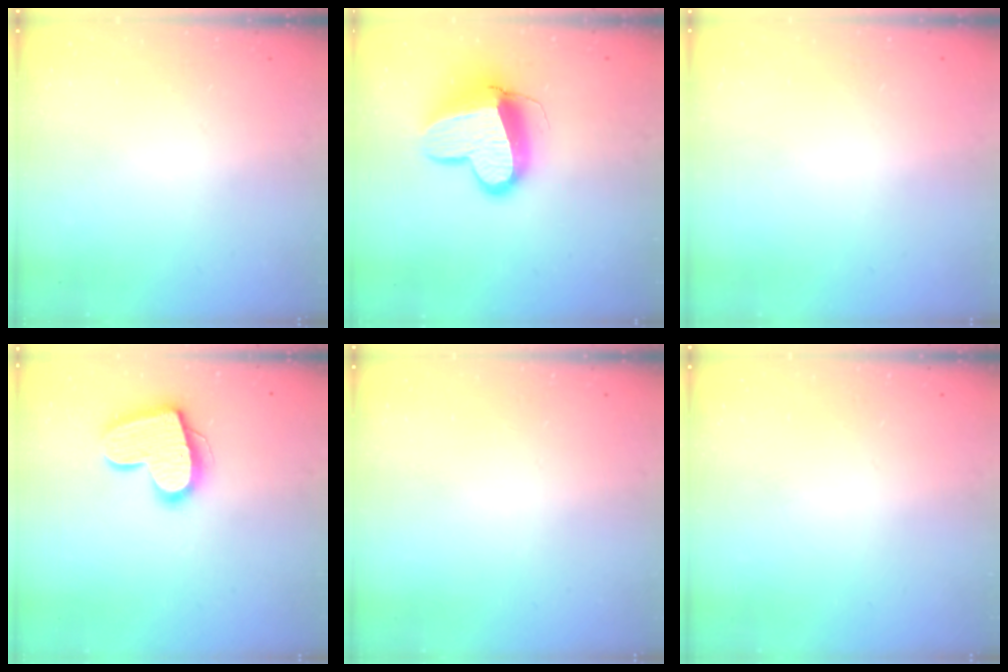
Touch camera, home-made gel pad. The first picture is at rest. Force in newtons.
{"total": 14.4, "press": 14.3, "slide": 1.6}
{"total": 0.6, "press": 0.5, "slide": 0.2}
{"total": 16.5, "press": 16.4, "slide": 1.2}
{"total": 0.0}
{"total": 0.0}